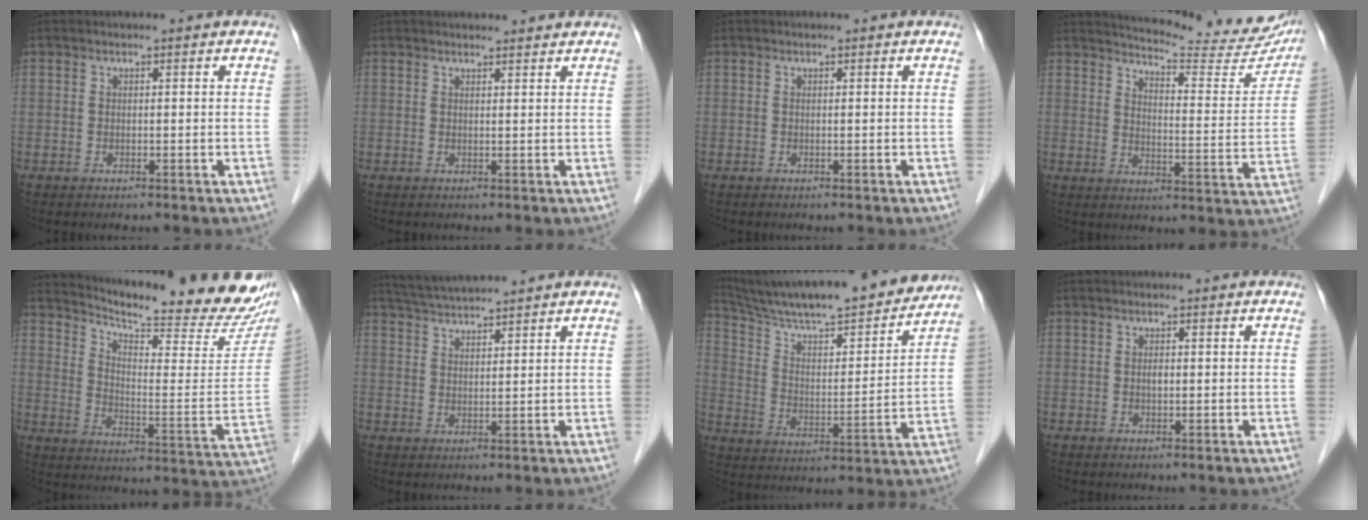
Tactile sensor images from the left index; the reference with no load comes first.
{"total": 6.8, "force": [6.5, 0.9, 1.8], "torque": [-0.015, 0.025, 0.073]}
{"total": 0.0}
{"total": 19.6, "force": [18.2, 2.7, 6.7], "torque": [-0.088, -0.063, 0.212]}
{"total": 24.7, "force": [23.0, 1.7, 9.0], "torque": [-0.141, -0.101, 0.291]}
{"total": 6.6, "force": [6.2, -0.5, 2.2], "torque": [-0.047, 0.028, 0.111]}
{"total": 23.9, "force": [21.3, 2.4, 10.5], "torque": [-0.178, -0.011, 0.318]}
{"total": 0.7, "force": [0.1, 0.3, 0.6], "torque": [-0.012, 0.001, 0.000]}